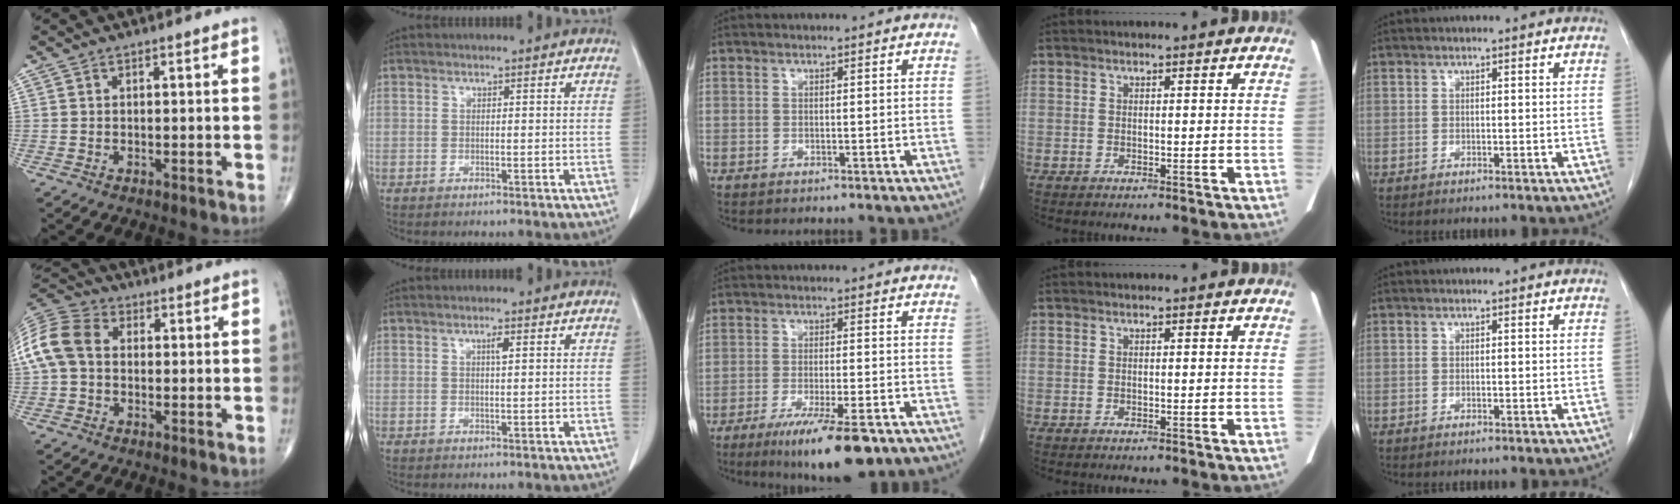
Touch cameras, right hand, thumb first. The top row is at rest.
{"thumb": {"total": 11.3, "force": [0.2, 8.5, 7.4], "torque": [-0.156, 0.033, -0.005]}, "index": {"total": 1.7, "force": [0.8, 0.3, 1.5], "torque": [-0.028, -0.002, 0.013]}, "middle": {"total": 11.2, "force": [-7.1, 1.6, 8.5], "torque": [-0.133, -0.024, -0.107]}}